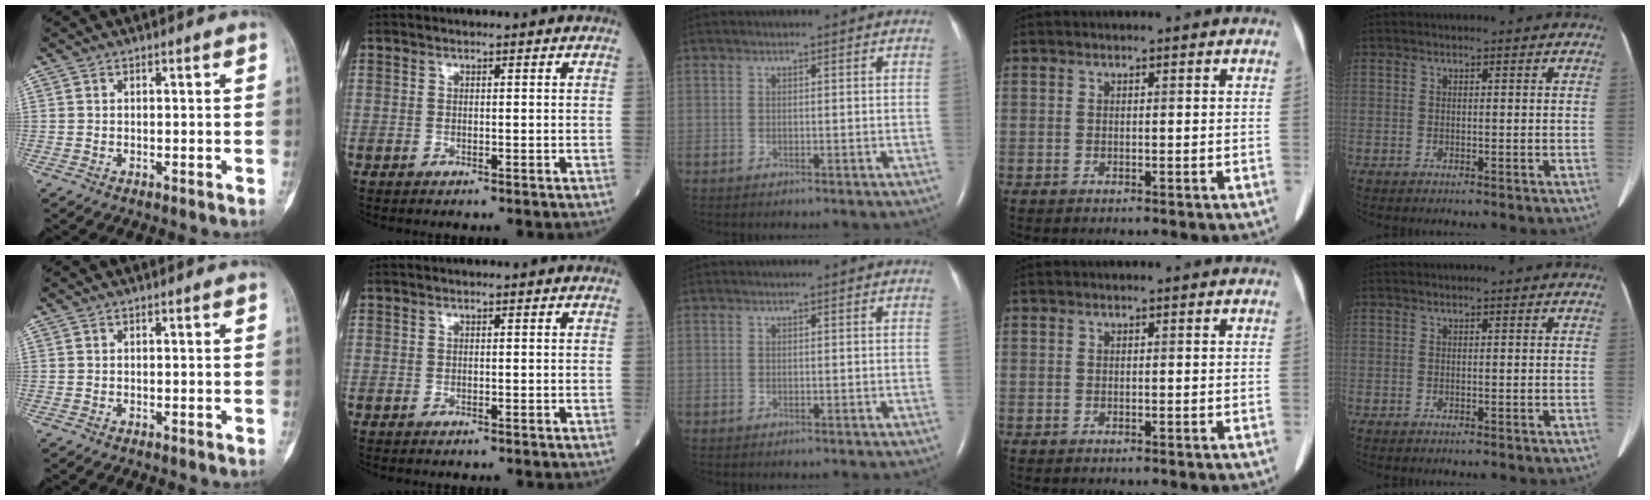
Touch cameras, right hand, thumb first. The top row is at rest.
{}